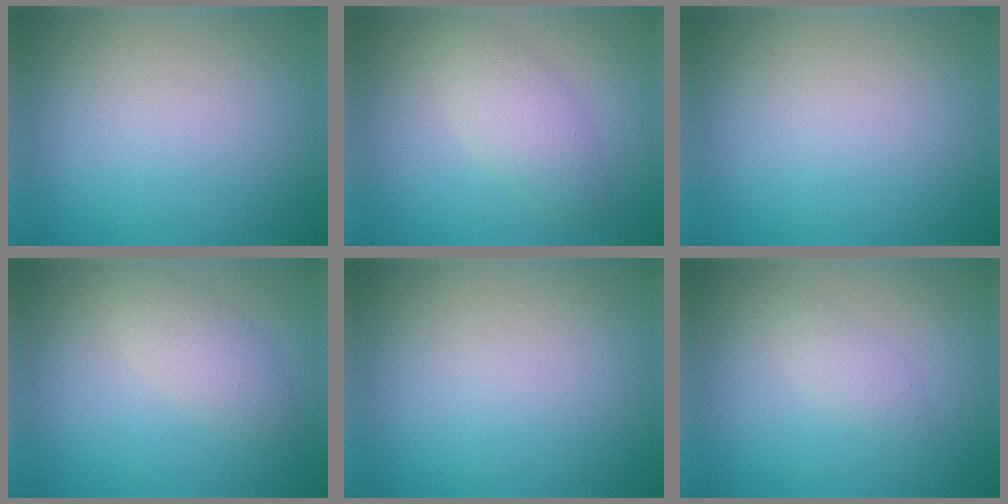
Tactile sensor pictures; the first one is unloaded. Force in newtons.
{"total": 3.1, "press": 3.1, "slide": 0.3}
{"total": 0.0}
{"total": 2.6, "press": 2.6, "slide": 0.2}
{"total": 0.0}
{"total": 1.3, "press": 1.3, "slide": 0.1}